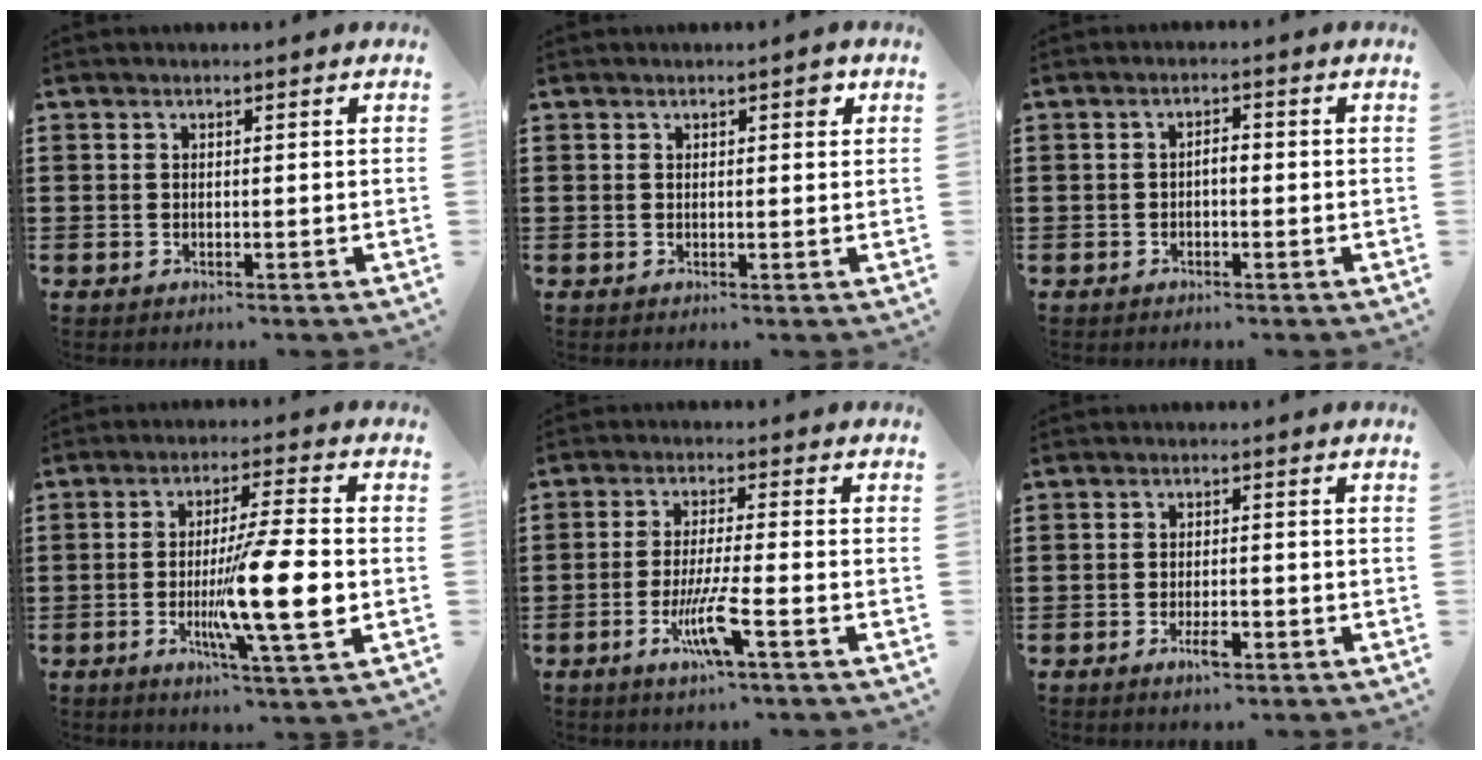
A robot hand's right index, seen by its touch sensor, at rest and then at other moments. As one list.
[{"total": 1.5, "force": [0.8, 0.7, 1.1], "torque": [-0.014, 0.003, 0.012]}, {"total": 1.6, "force": [-0.6, 0.6, 1.4], "torque": [-0.028, 0.001, -0.012]}, {"total": 12.6, "force": [-2.4, 1.1, 12.4], "torque": [-0.224, -0.021, -0.048]}, {"total": 7.0, "force": [-3.1, 0.3, 6.3], "torque": [-0.129, -0.017, -0.059]}, {"total": 3.0, "force": [-1.5, 0.9, 2.4], "torque": [-0.048, -0.002, -0.029]}]